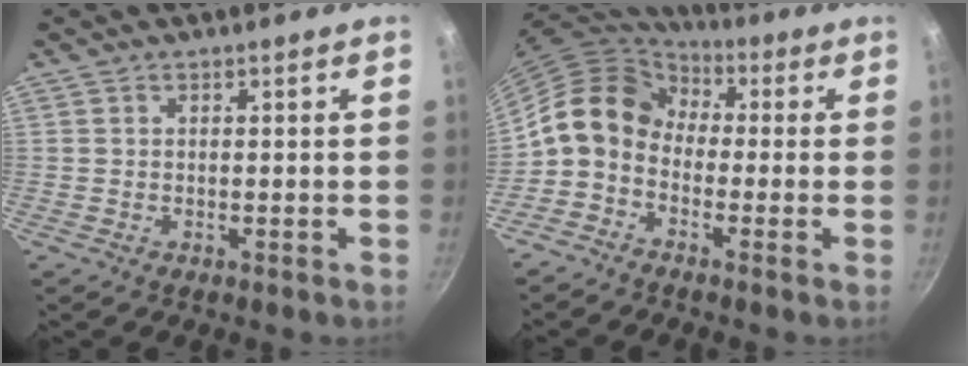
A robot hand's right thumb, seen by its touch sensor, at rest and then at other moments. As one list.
[{"total": 10.9, "force": [-0.9, 8.7, 6.6], "torque": [-0.097, 0.043, -0.043]}]